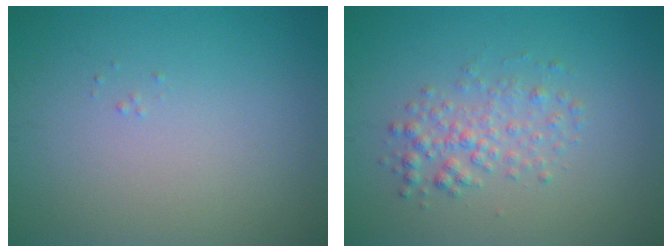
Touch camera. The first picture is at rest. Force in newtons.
{"total": 2.5, "press": 2.5, "slide": 0.0}